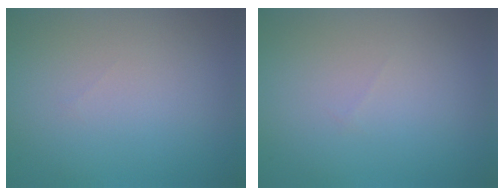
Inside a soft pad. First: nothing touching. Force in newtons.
{"total": 0.0}